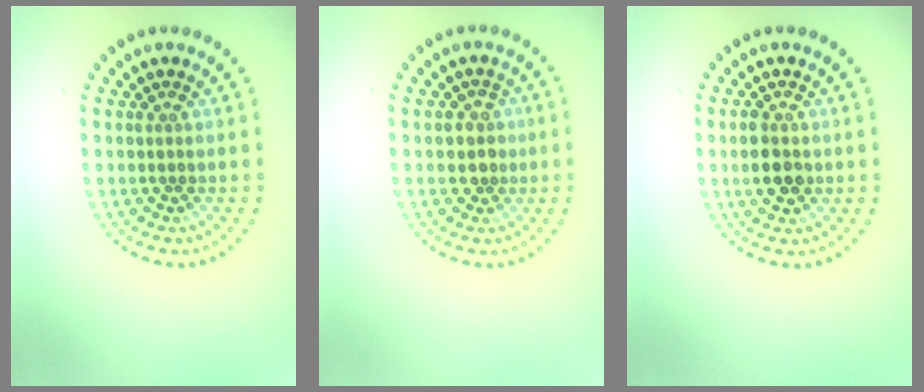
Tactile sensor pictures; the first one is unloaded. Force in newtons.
{"total": 2.1, "press": 1.9, "slide": 0.9}
{"total": 2.9, "press": 2.9, "slide": 0.1}